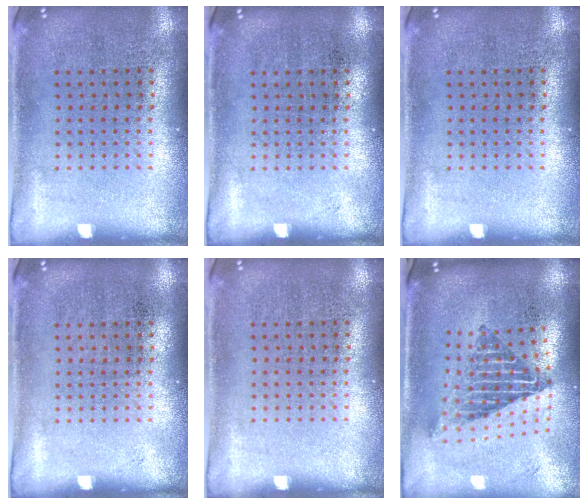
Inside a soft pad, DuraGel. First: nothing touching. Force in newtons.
{"total": 0.0}
{"total": 0.0}
{"total": 0.0}
{"total": 0.0}
{"total": 2.3, "press": 1.6, "slide": 1.7}